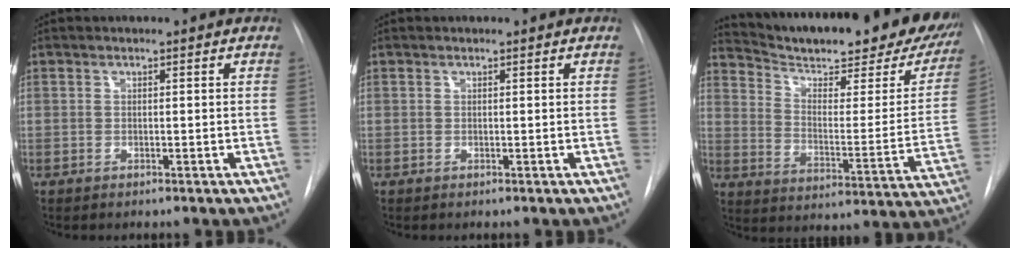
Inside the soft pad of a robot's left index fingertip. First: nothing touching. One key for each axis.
{"total": 0.0}
{"total": 29.6, "fx": 25.2, "fy": 5.8, "fz": 14.5, "tx": -0.222, "ty": -0.064, "tz": 0.324}